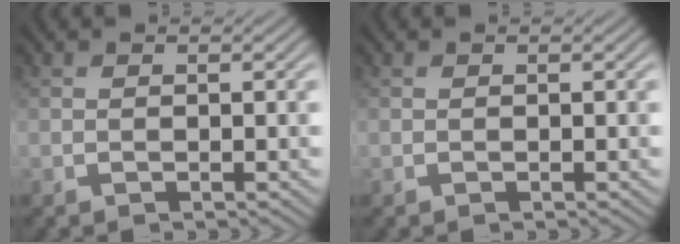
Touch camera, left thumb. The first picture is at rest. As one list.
[{"total": 0.0}]